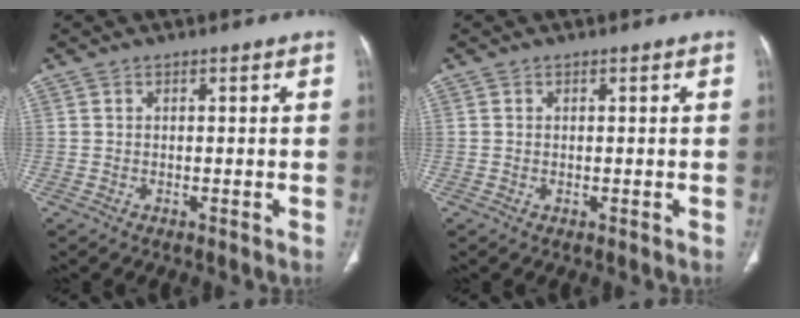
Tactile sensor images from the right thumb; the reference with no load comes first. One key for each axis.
{"total": 0.0}